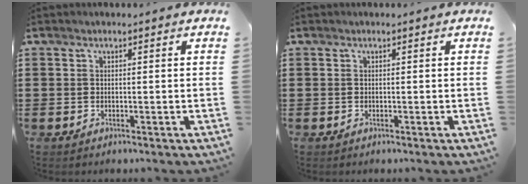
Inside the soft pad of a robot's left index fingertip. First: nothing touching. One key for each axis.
{"total": 0.0}